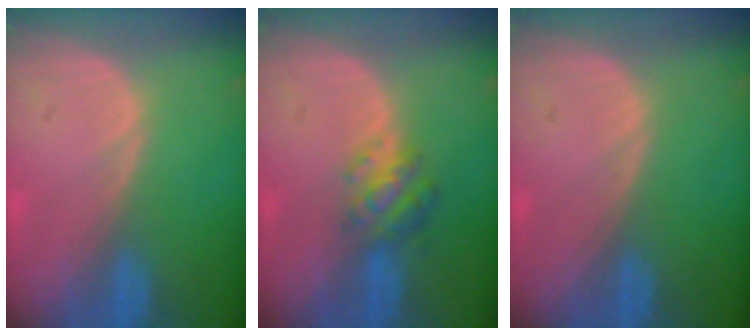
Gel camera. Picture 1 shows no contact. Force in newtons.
{"total": 4.8, "press": 4.6, "slide": 1.6}
{"total": 0.0}